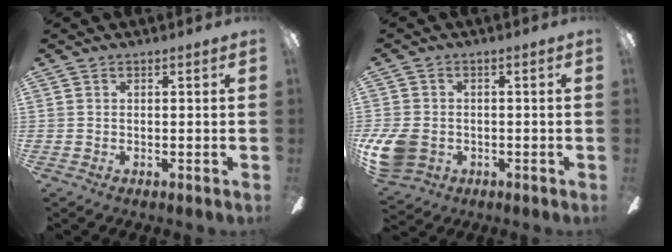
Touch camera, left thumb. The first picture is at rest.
{"total": 9.2, "force": [-2.5, 7.0, 5.3], "torque": [-0.120, 0.010, -0.042]}